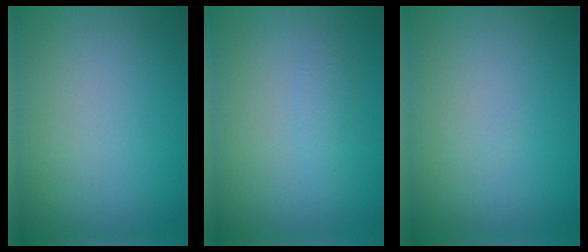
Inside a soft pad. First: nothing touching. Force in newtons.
{"total": 0.9, "press": 0.9, "slide": 0.0}
{"total": 0.0}